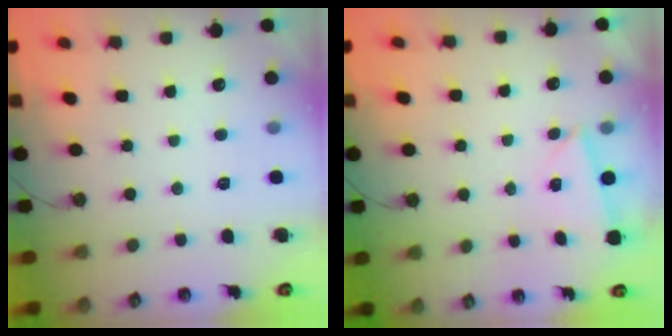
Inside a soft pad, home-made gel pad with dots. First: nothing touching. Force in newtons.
{"total": 3.2, "press": 2.7, "slide": 1.7}